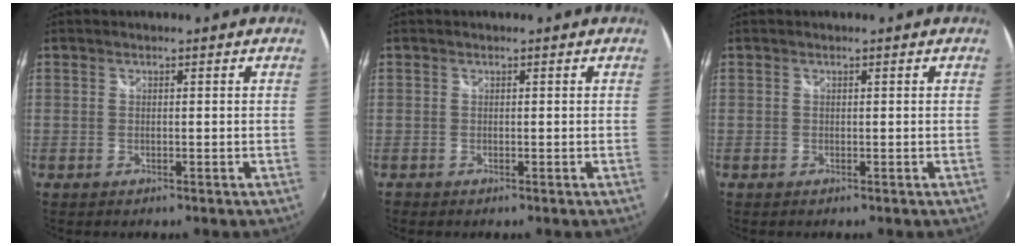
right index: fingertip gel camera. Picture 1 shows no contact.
{"total": 0.9, "force": [-0.4, 0.8, 0.0], "torque": [-0.004, 0.001, -0.007]}
{"total": 0.0}